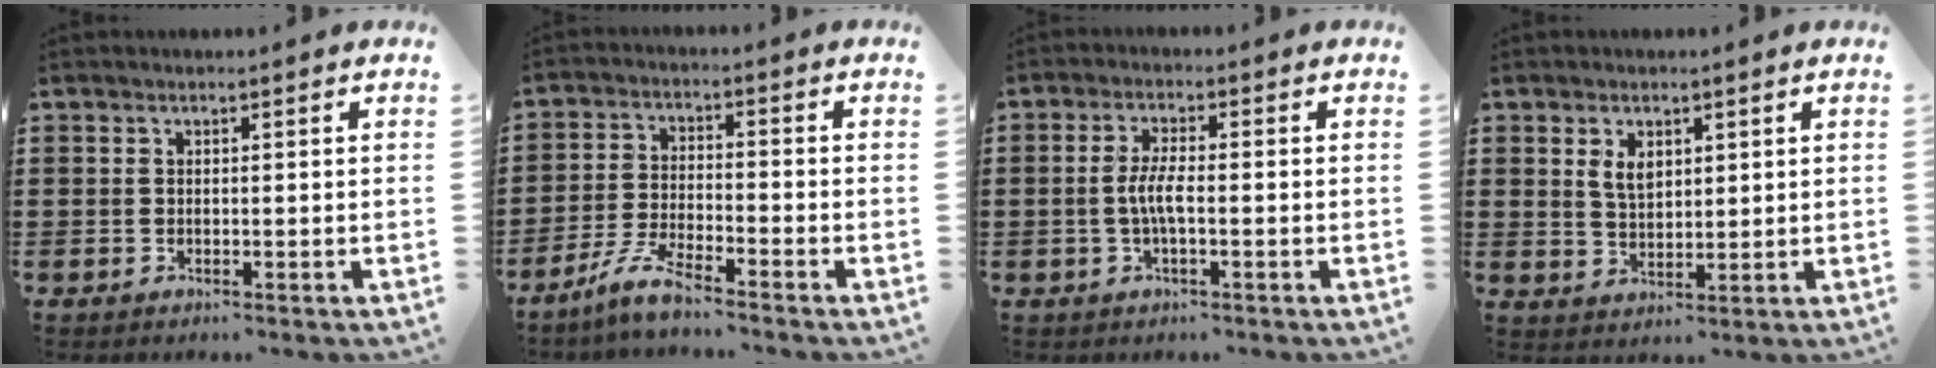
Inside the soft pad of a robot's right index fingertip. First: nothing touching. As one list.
[{"total": 5.7, "force": [-4.7, 0.2, 3.2], "torque": [-0.085, -0.010, -0.096]}, {"total": 3.9, "force": [-0.8, 0.8, 3.8], "torque": [-0.089, -0.007, -0.022]}, {"total": 3.5, "force": [1.7, 2.0, 2.3], "torque": [-0.050, 0.008, 0.030]}]